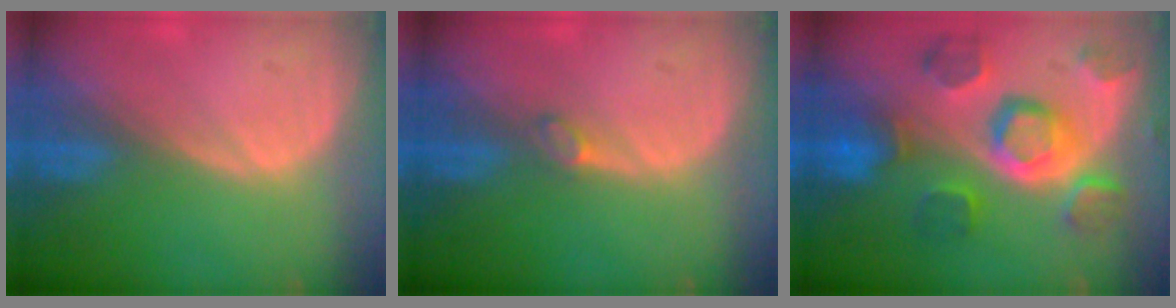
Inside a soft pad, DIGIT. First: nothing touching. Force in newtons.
{"total": 1.2, "press": 1.1, "slide": 0.2}
{"total": 11.3, "press": 10.0, "slide": 5.3}